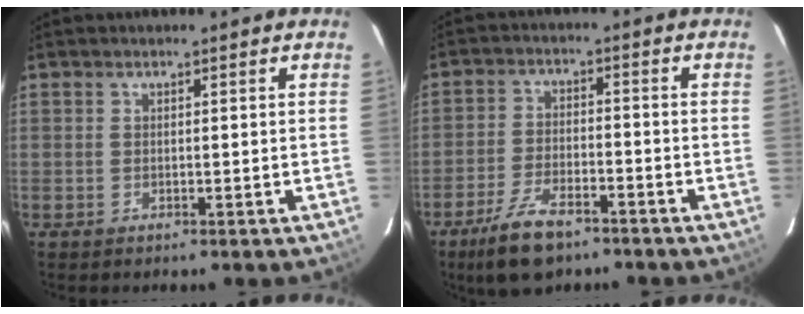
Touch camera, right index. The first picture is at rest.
{"total": 10.0, "force": [-7.1, 3.9, 5.8], "torque": [-0.141, -0.010, -0.128]}